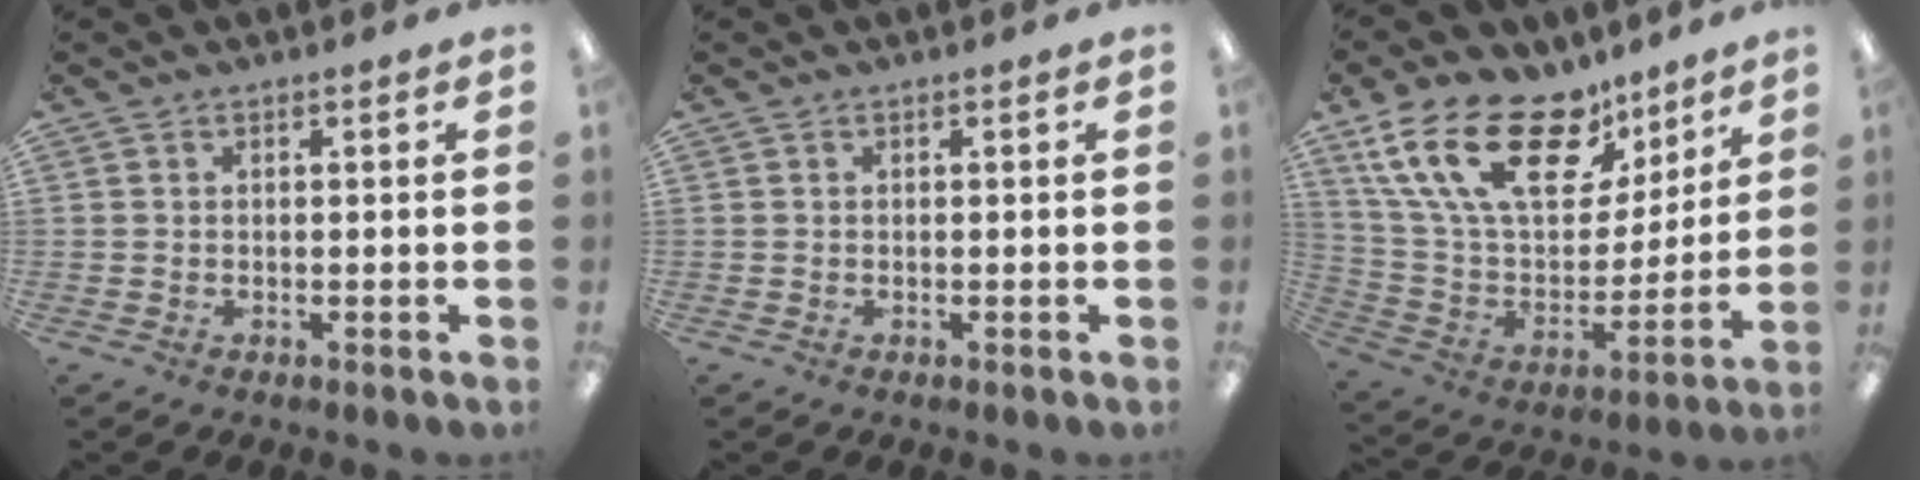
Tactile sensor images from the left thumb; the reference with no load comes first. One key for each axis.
{"total": 0.0}
{"total": 23.7, "fx": 13.8, "fy": 12.5, "fz": 14.6, "tx": -0.277, "ty": -0.075, "tz": 0.249}